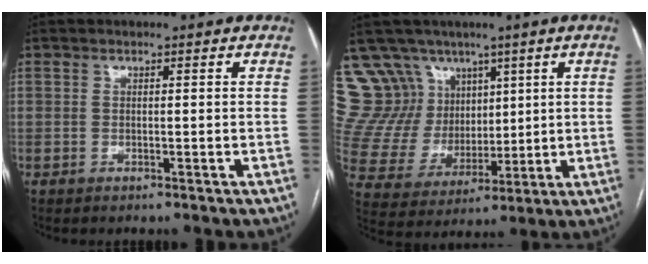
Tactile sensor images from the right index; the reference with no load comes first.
{"total": 12.9, "force": [8.8, 9.3, 1.9], "torque": [-0.052, 0.047, 0.179]}